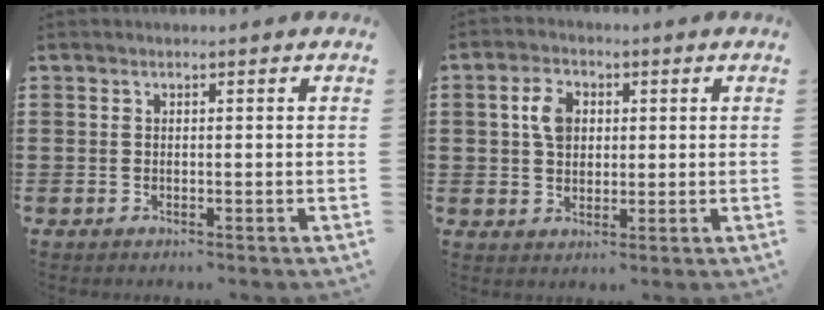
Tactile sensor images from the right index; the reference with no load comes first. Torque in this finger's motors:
{"motor_torque": [0.24, -0.03, 0.19, 0.05]}